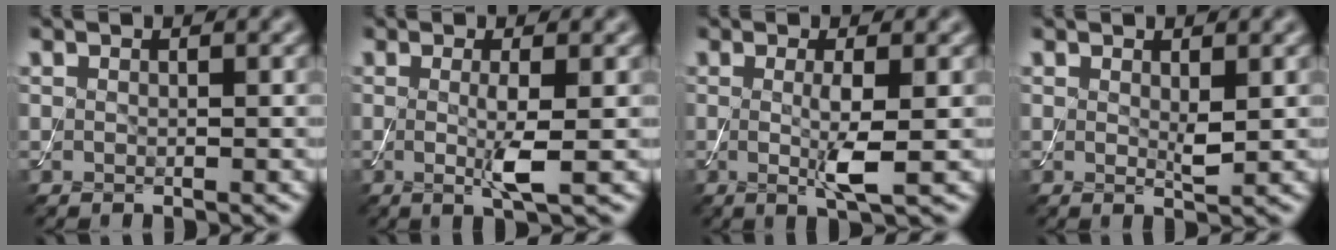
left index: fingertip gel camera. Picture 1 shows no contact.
{"total": 2.7, "force": [-0.2, 0.3, 2.7], "torque": [-0.057, -0.009, -0.002]}
{"total": 3.1, "force": [-0.2, 0.4, 3.1], "torque": [-0.064, -0.009, -0.001]}
{"total": 1.2, "force": [0.4, 0.3, 1.1], "torque": [-0.023, -0.005, 0.008]}